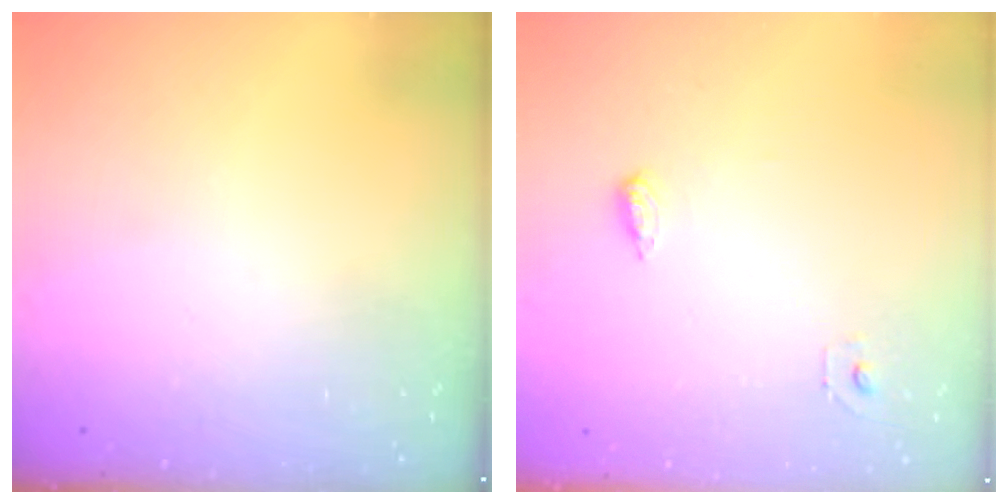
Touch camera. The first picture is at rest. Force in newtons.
{"total": 5.4, "press": 5.3, "slide": 1.2}